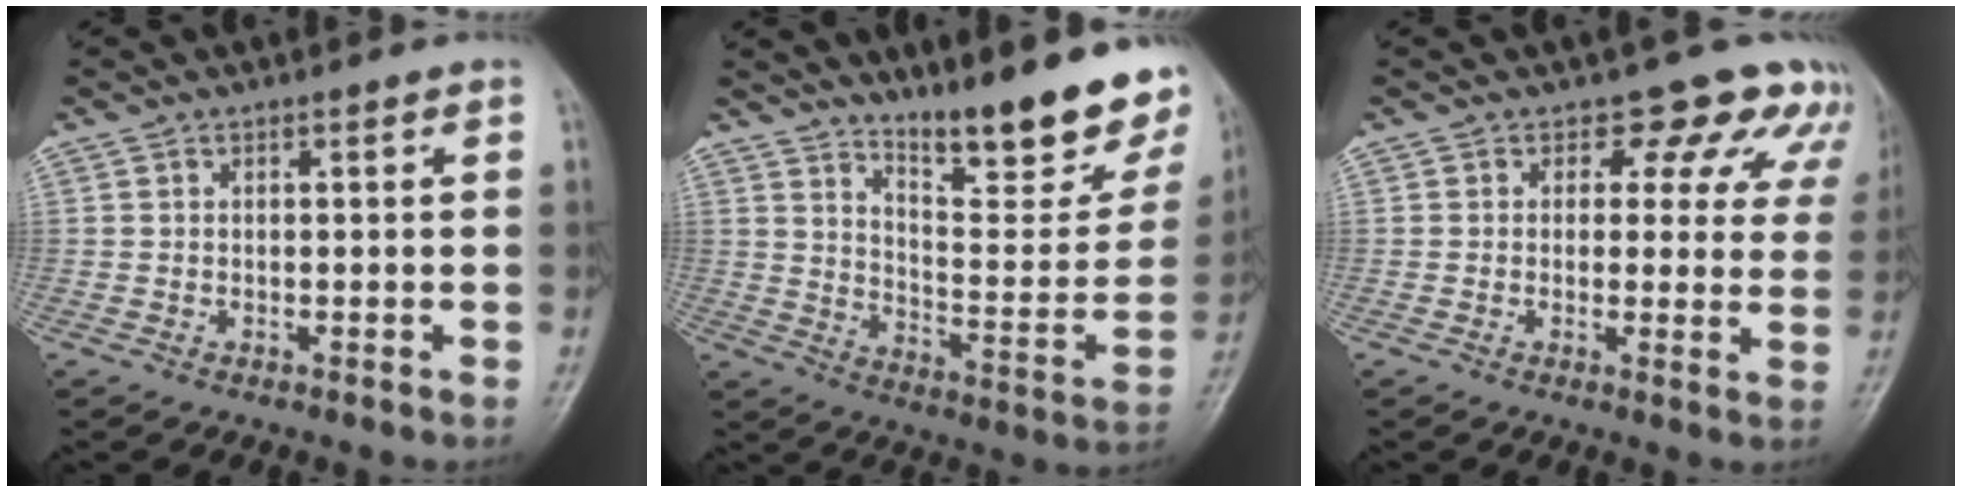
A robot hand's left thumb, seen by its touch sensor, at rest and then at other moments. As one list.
[{"total": 20.8, "force": [15.8, 4.9, 12.6], "torque": [-0.143, -0.110, 0.227]}, {"total": 9.2, "force": [6.8, 5.5, 2.9], "torque": [0.016, -0.026, 0.052]}]